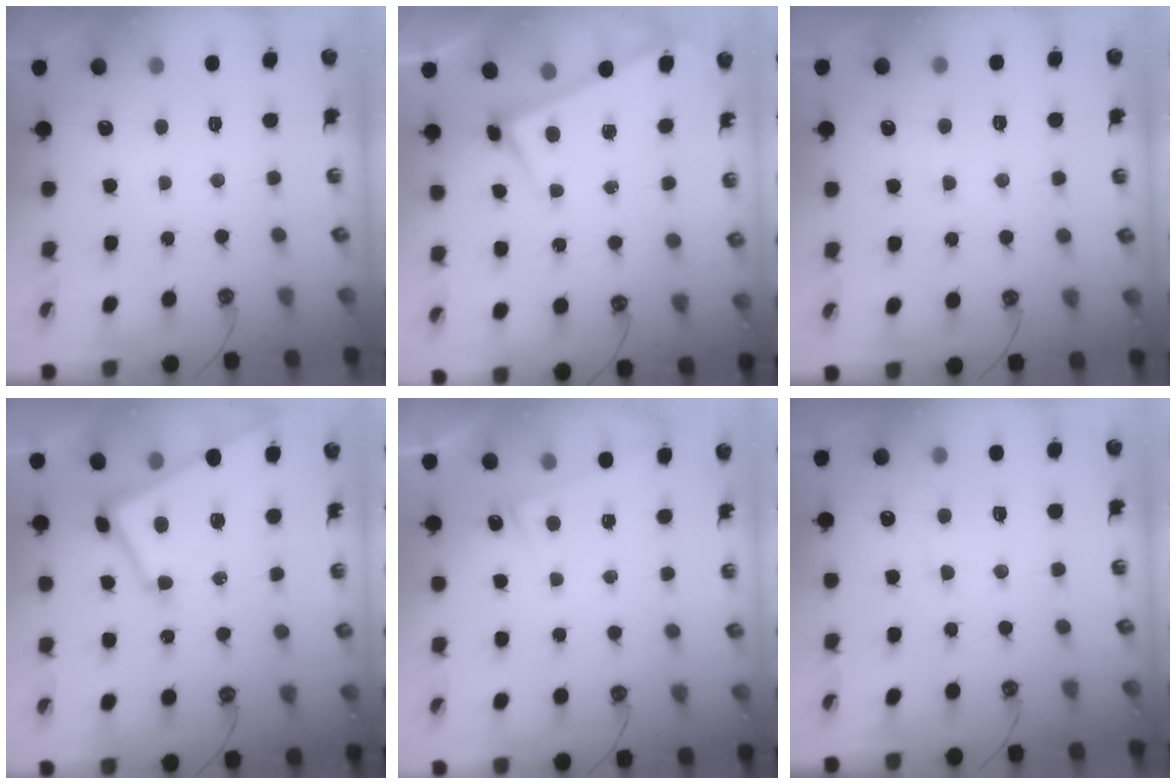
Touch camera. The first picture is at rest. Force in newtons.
{"total": 3.1, "press": 3.1, "slide": 0.1}
{"total": 4.2, "press": 4.2, "slide": 0.3}
{"total": 5.0, "press": 4.9, "slide": 1.1}
{"total": 7.3, "press": 7.3, "slide": 0.4}
{"total": 0.6, "press": 0.3, "slide": 0.5}